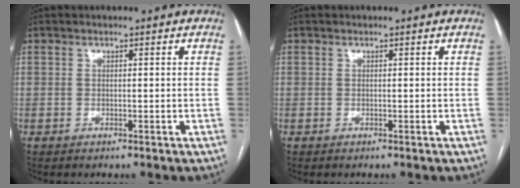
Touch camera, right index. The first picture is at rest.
{"total": 0.0}